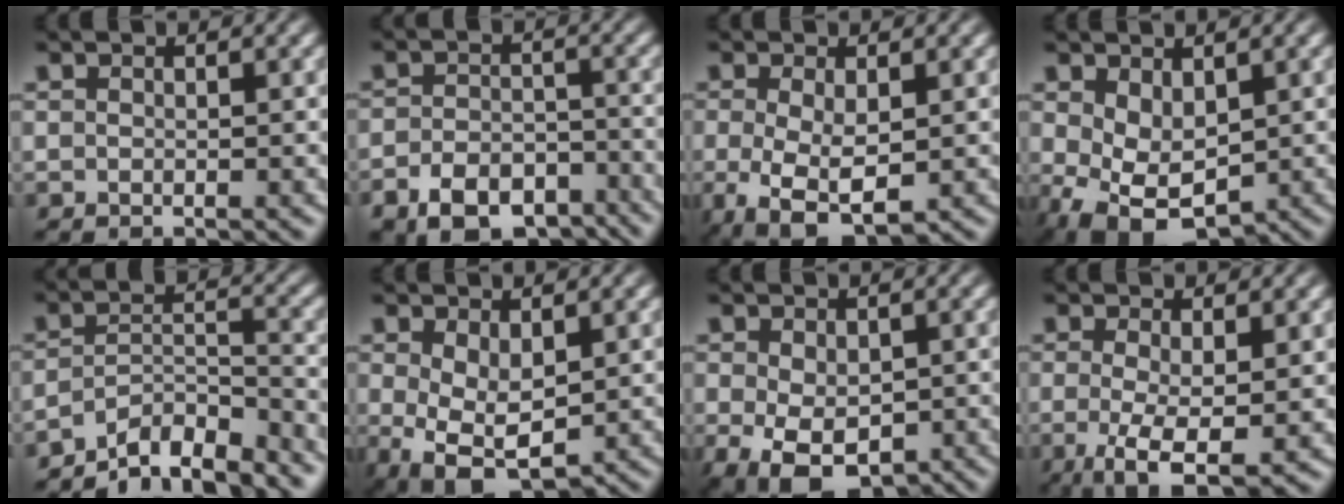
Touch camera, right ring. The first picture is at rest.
{"total": 7.2, "force": [-5.7, 3.9, 2.3], "torque": [-0.028, -0.023, -0.089]}
{"total": 7.8, "force": [-4.0, 4.6, 4.8], "torque": [-0.115, -0.063, -0.036]}
{"total": 8.8, "force": [-3.8, 6.1, 5.0], "torque": [-0.120, -0.066, -0.039]}
{"total": 9.4, "force": [-7.8, 3.8, 3.6], "torque": [-0.065, -0.040, -0.113]}
{"total": 7.0, "force": [-3.0, 4.8, 4.2], "torque": [-0.095, -0.060, -0.023]}
{"total": 7.6, "force": [-4.2, 4.5, 4.5], "torque": [-0.102, -0.058, -0.036]}
{"total": 6.2, "force": [-3.0, 2.5, 4.8], "torque": [-0.110, -0.054, -0.025]}